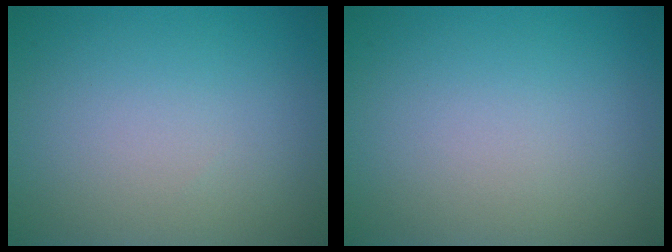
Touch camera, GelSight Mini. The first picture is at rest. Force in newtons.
{"total": 0.0}